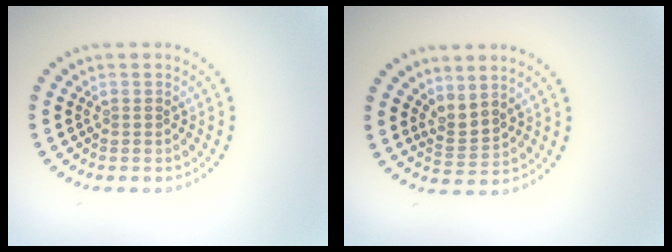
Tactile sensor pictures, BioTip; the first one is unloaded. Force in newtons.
{"total": 2.1, "press": 1.4, "slide": 1.6}